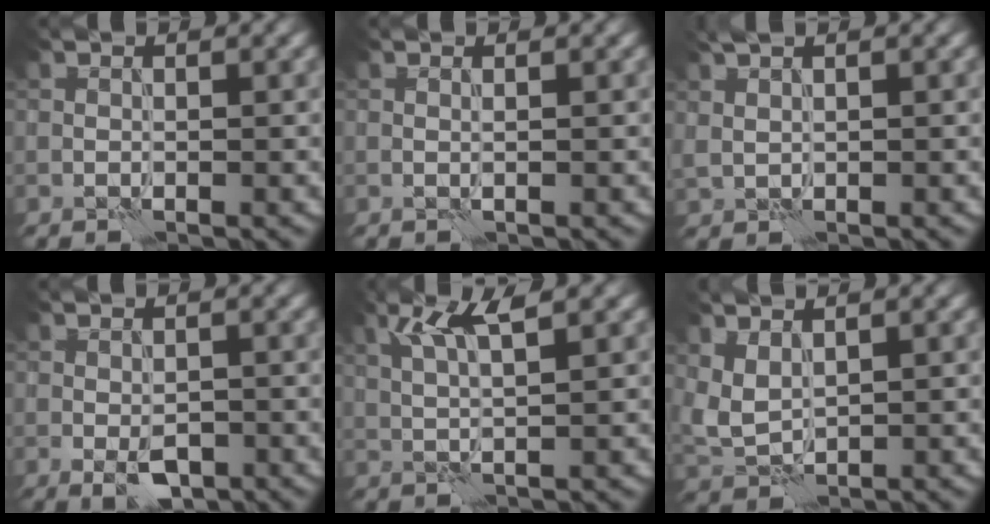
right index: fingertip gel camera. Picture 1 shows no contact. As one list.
[{"total": 0.6, "force": [0.2, 0.1, 0.5], "torque": [-0.009, 0.002, -0.003]}, {"total": 1.7, "force": [1.2, 0.6, 1.1], "torque": [-0.028, 0.003, 0.028]}, {"total": 2.8, "force": [-1.3, 1.4, 2.1], "torque": [-0.036, -0.003, -0.020]}, {"total": 3.7, "force": [1.8, 0.3, 3.2], "torque": [-0.068, 0.003, 0.036]}, {"total": 3.0, "force": [1.4, 1.7, 2.1], "torque": [-0.059, 0.003, 0.034]}]